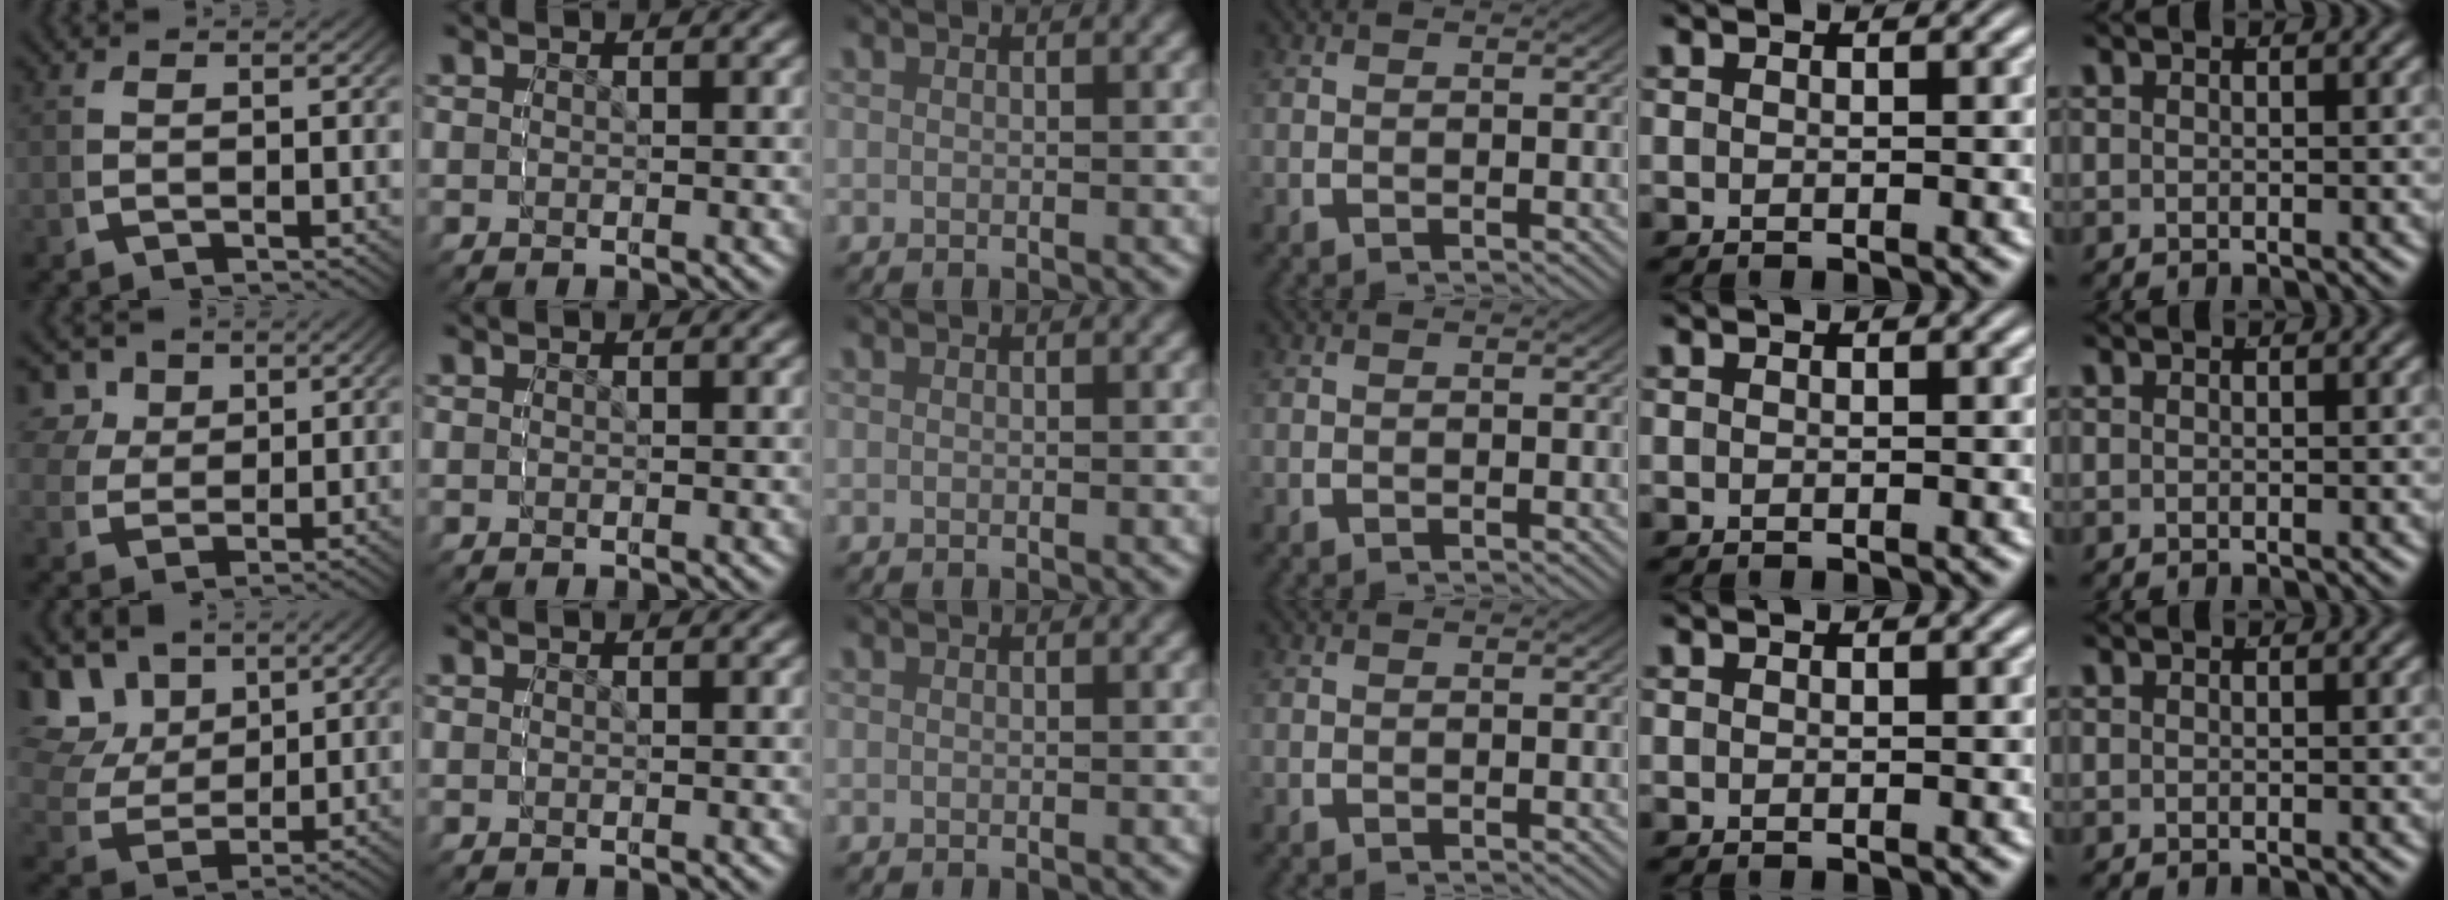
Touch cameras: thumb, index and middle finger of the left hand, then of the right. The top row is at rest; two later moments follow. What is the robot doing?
{"motion": "grasp_and_lifting", "object": "button"}